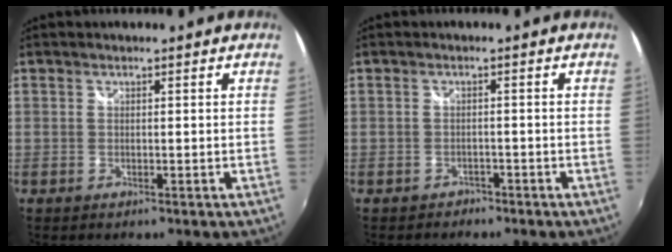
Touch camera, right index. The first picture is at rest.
{"total": 2.3, "force": [-1.9, 1.3, 0.1], "torque": [-0.007, -0.003, -0.029]}